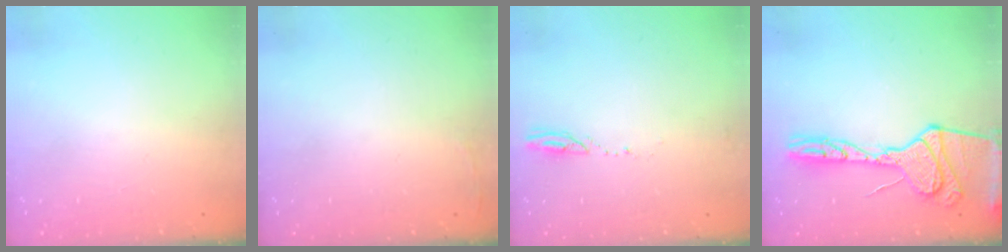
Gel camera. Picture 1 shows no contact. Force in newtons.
{"total": 2.5, "press": 2.4, "slide": 0.9}
{"total": 2.6, "press": 2.6, "slide": 0.3}
{"total": 18.9, "press": 18.8, "slide": 1.9}